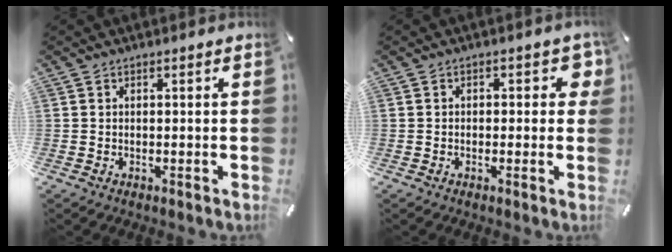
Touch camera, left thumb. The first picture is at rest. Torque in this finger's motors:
{"motor_torque": [0.02, -0.11, -0.02, 0.01, -0.01]}